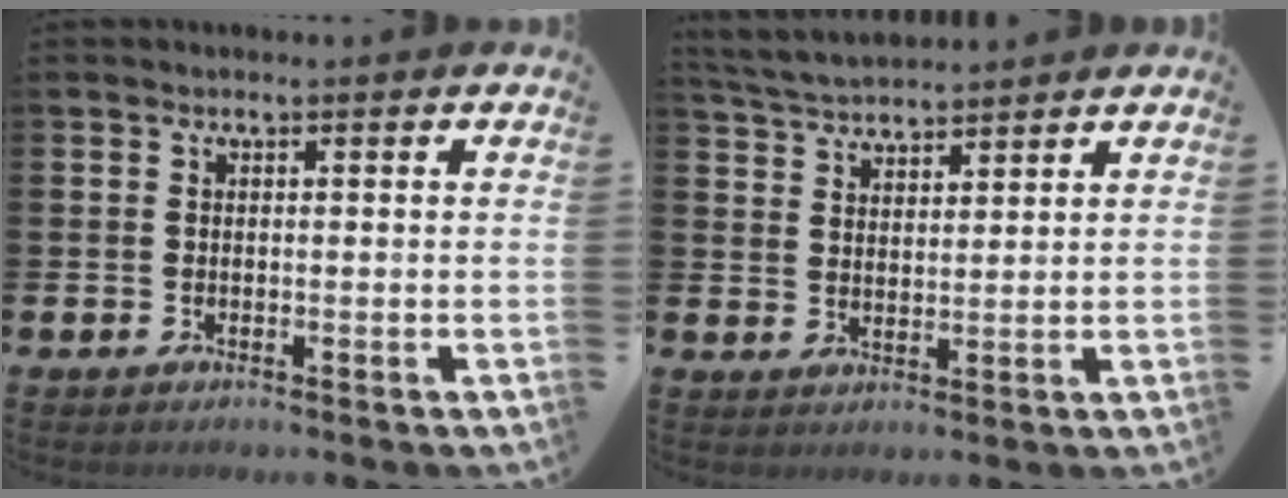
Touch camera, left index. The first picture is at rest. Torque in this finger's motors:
{"motor_torque": [0.07, -0.26, 0.47, 0.18]}